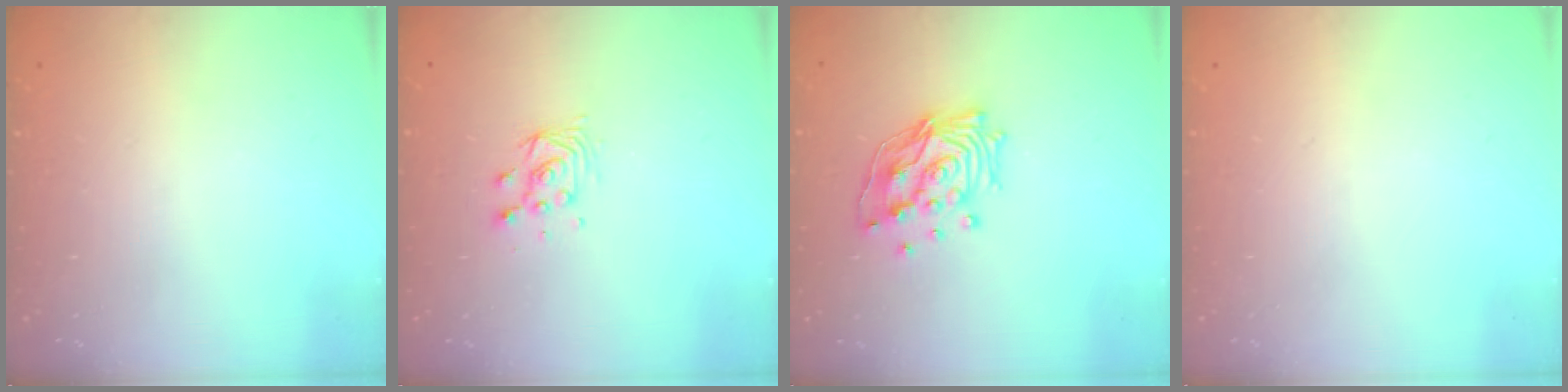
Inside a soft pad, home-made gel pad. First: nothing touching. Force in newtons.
{"total": 4.2, "press": 4.2, "slide": 0.3}
{"total": 14.9, "press": 14.8, "slide": 1.4}
{"total": 0.0}